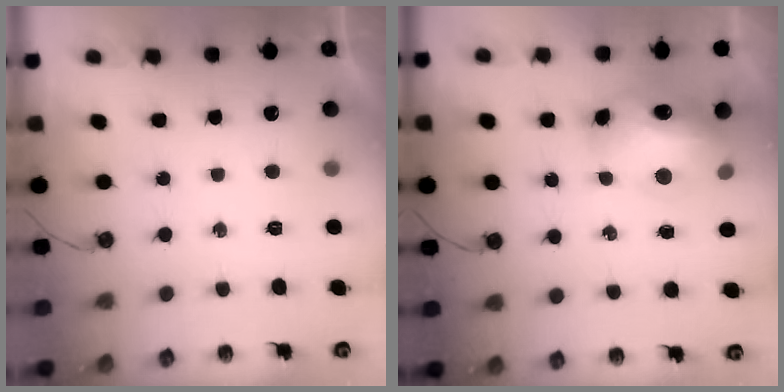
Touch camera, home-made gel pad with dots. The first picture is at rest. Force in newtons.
{"total": 16.3, "press": 16.1, "slide": 1.9}